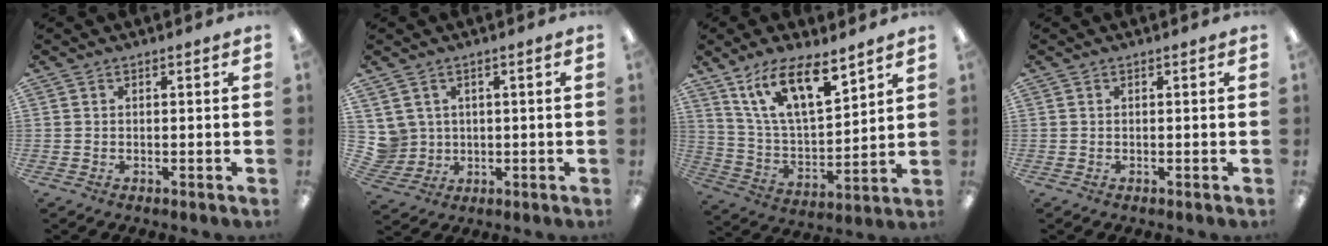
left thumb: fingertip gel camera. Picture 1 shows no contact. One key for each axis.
{"total": 4.9, "fx": 1.7, "fy": 4.5, "fz": -0.3, "tx": -0.022, "ty": -0.001, "tz": 0.038}
{"total": 15.6, "fx": 10.6, "fy": 5.5, "fz": 10.1, "tx": -0.187, "ty": -0.049, "tz": 0.185}
{"total": 0.0}